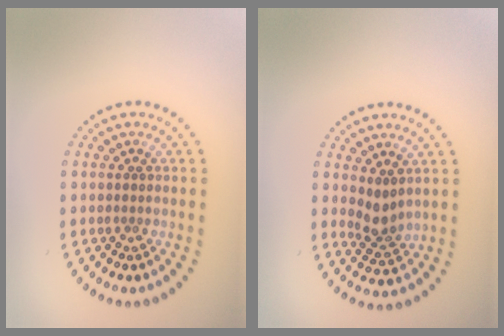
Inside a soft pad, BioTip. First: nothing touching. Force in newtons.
{"total": 2.2, "press": 1.8, "slide": 1.3}